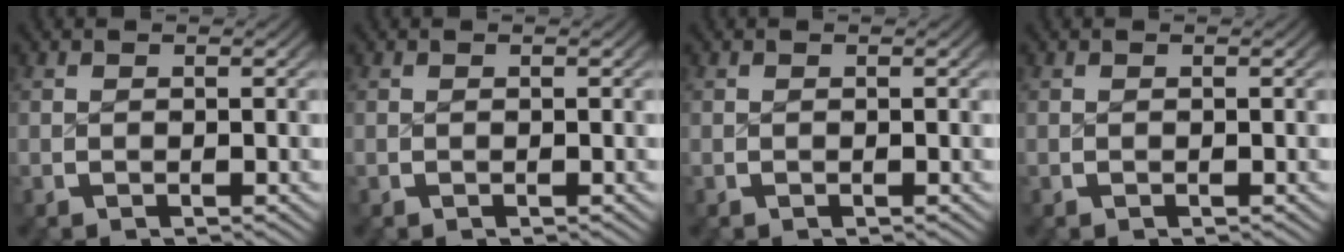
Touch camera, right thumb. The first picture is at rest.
{"total": 0.0}
{"total": 0.0}
{"total": 0.0}